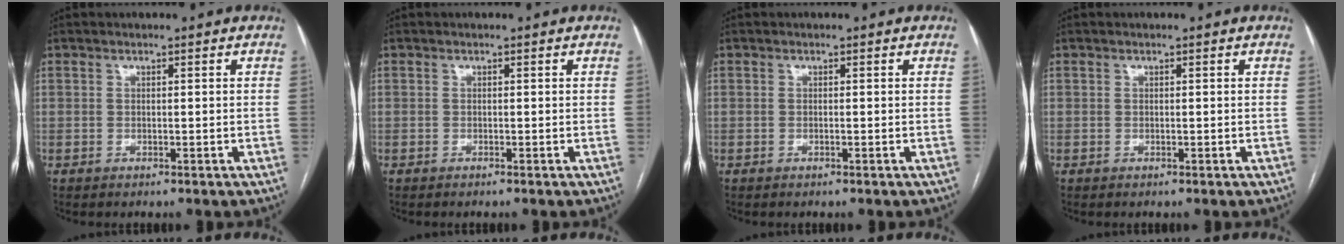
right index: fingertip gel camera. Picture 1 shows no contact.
{"total": 0.0}
{"total": 0.0}
{"total": 0.0}